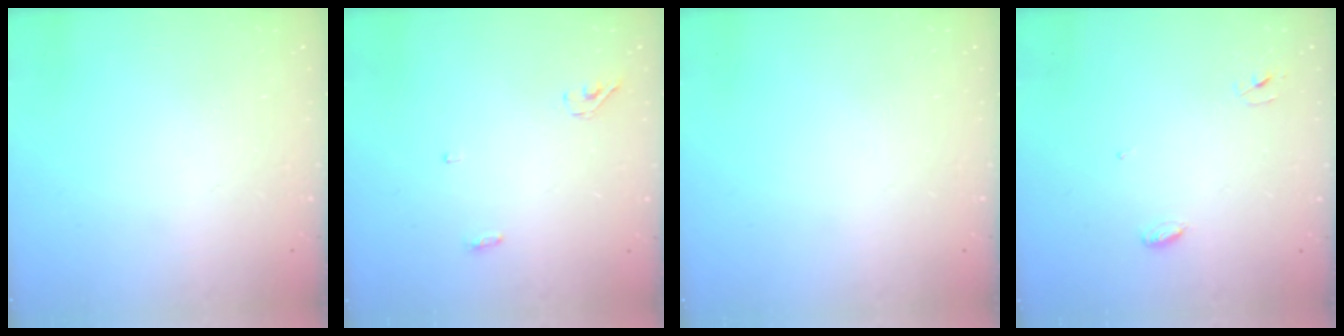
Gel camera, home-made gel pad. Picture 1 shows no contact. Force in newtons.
{"total": 3.4, "press": 3.3, "slide": 1.0}
{"total": 0.0}
{"total": 3.3, "press": 3.3, "slide": 0.3}